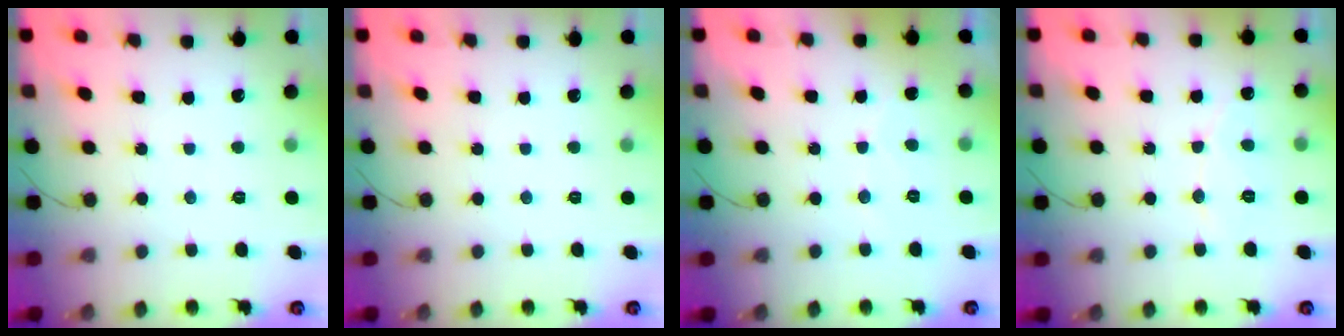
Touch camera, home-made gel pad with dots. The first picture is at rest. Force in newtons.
{"total": 0.0}
{"total": 2.8, "press": 2.8, "slide": 0.2}
{"total": 5.3, "press": 5.3, "slide": 0.4}